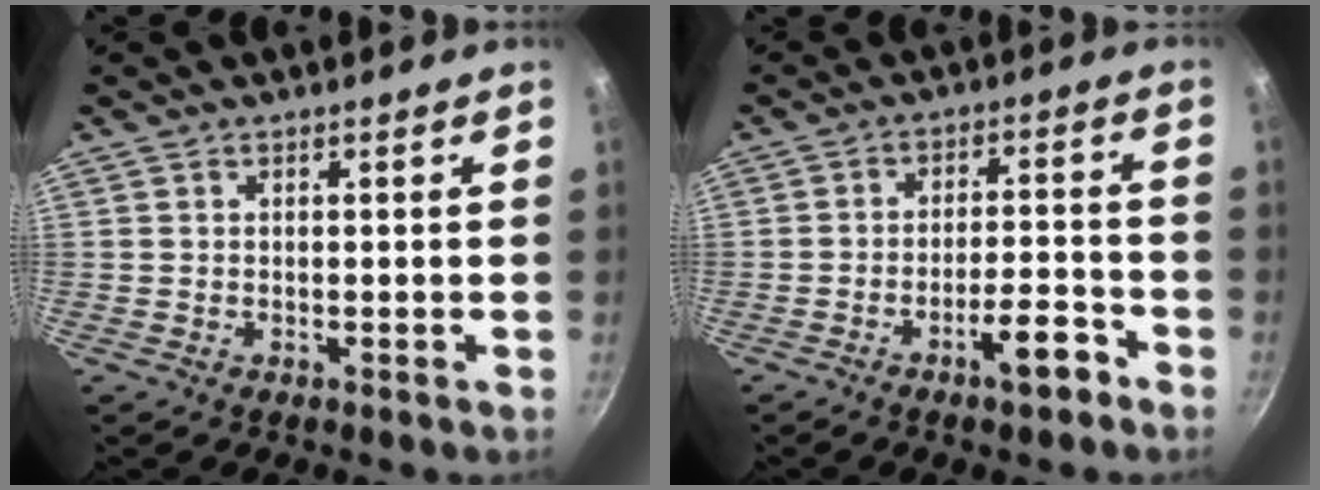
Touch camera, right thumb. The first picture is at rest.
{"total": 7.2, "force": [-4.4, 2.0, 5.3], "torque": [-0.071, 0.039, -0.063]}